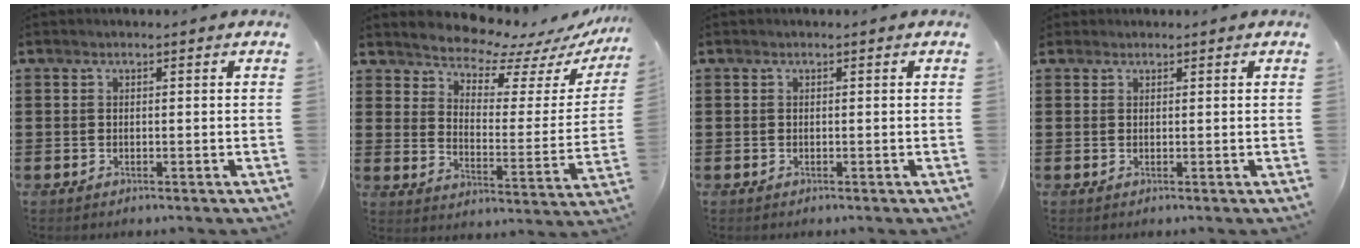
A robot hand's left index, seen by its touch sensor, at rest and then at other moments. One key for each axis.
{"total": 6.3, "fx": 6.2, "fy": 0.9, "fz": 0.7, "tx": -0.042, "ty": -0.058, "tz": 0.106}
{"total": 0.0}
{"total": 0.9, "fx": 0.7, "fy": 0.4, "fz": 0.1, "tx": -0.004, "ty": 0.002, "tz": 0.015}